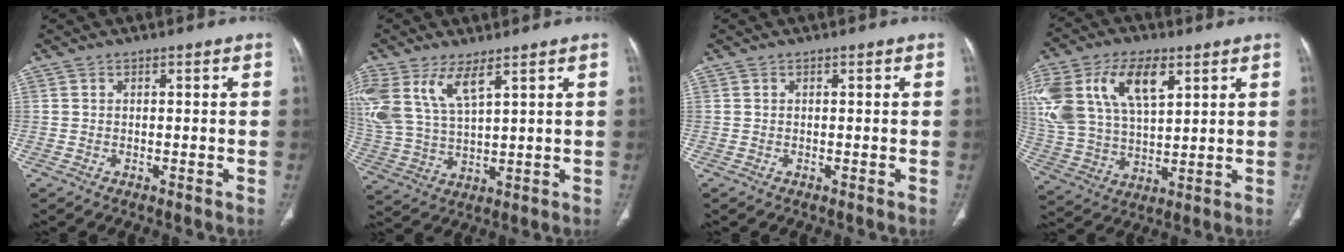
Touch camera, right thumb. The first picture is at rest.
{"total": 12.4, "force": [6.6, 5.2, 9.2], "torque": [-0.208, -0.017, 0.144]}
{"total": 0.0}
{"total": 23.3, "force": [9.4, 13.2, 16.8], "torque": [-0.367, 0.008, 0.178]}